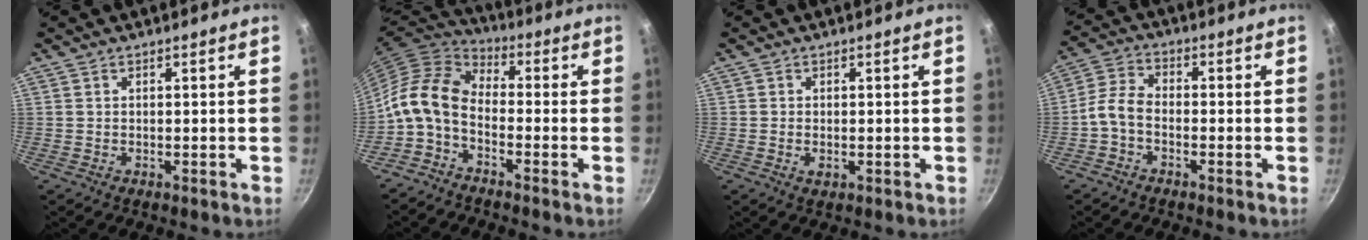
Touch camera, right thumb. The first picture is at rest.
{"total": 10.9, "force": [-3.0, 6.8, 8.0], "torque": [-0.154, 0.042, -0.079]}
{"total": 1.7, "force": [-0.3, 1.1, 1.2], "torque": [-0.020, -0.003, -0.004]}
{"total": 5.1, "force": [-2.2, 3.1, 3.4], "torque": [-0.076, 0.033, -0.059]}